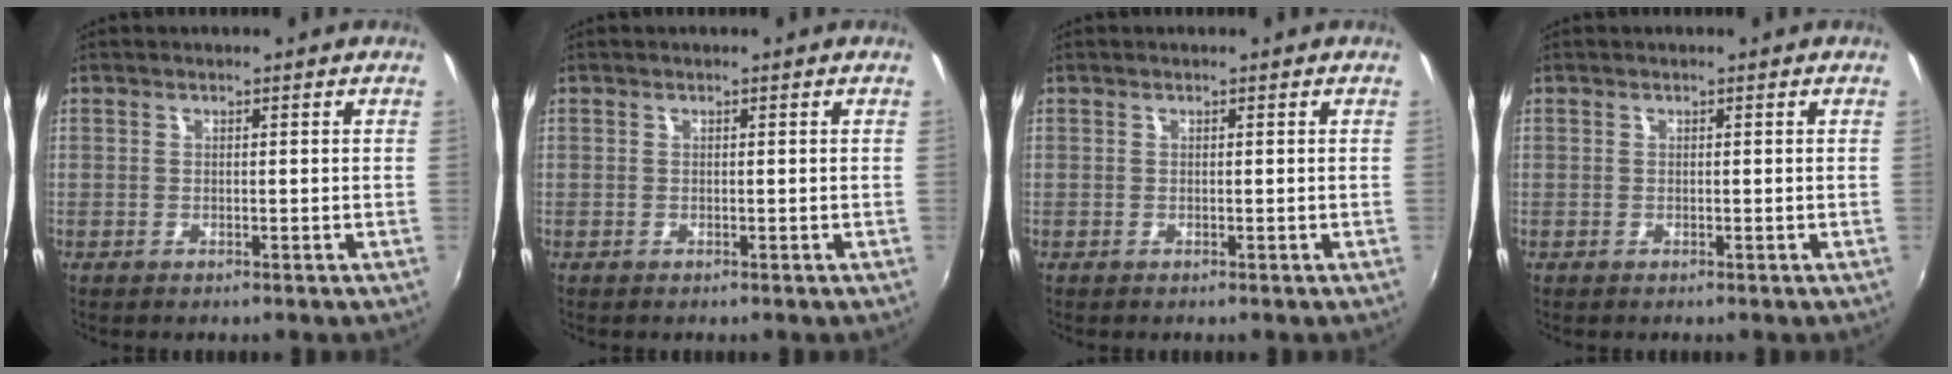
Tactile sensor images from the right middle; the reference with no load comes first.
{"total": 0.0}
{"total": 0.0}
{"total": 0.0}